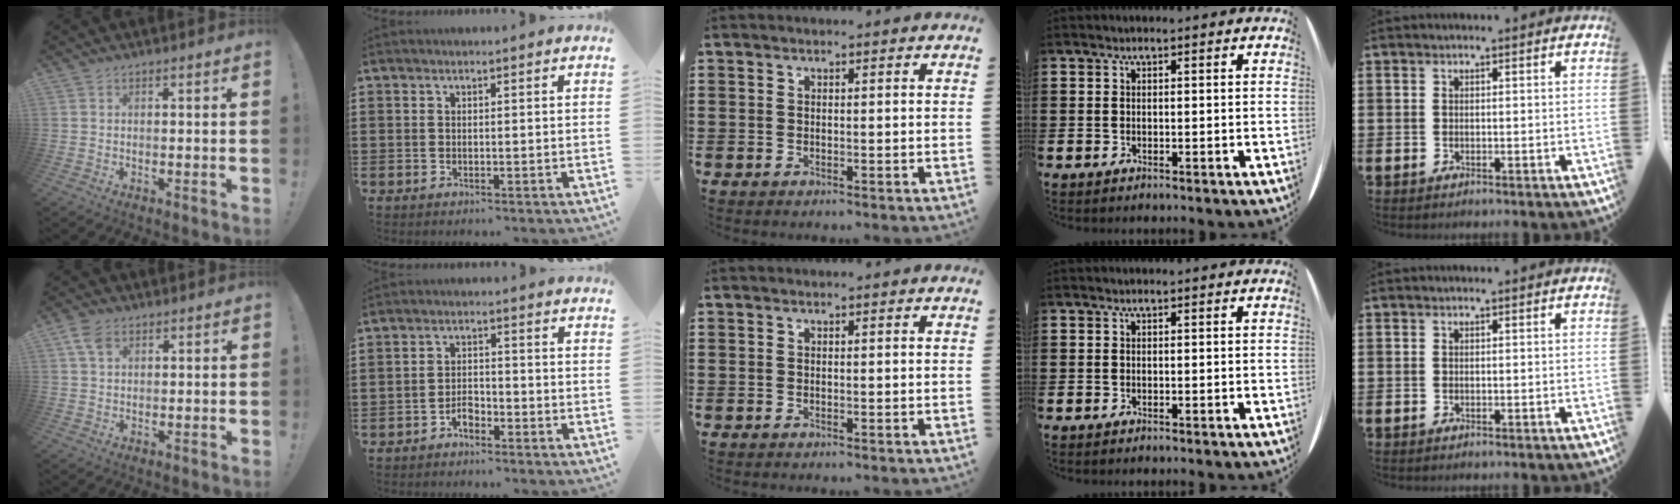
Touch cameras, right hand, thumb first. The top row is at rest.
{"thumb": {"total": 5.0, "force": [2.3, 3.1, 3.2], "torque": [-0.061, 0.001, 0.044]}, "index": {"total": 2.7, "force": [-2.1, 1.1, 1.2], "torque": [-0.026, 0.006, -0.044]}}